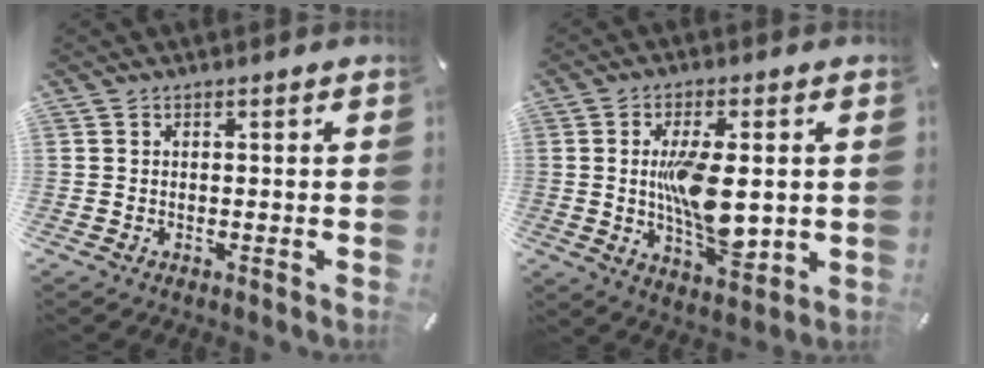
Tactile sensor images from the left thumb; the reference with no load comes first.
{"total": 12.6, "force": [0.5, 5.6, 11.2], "torque": [-0.213, -0.020, 0.007]}